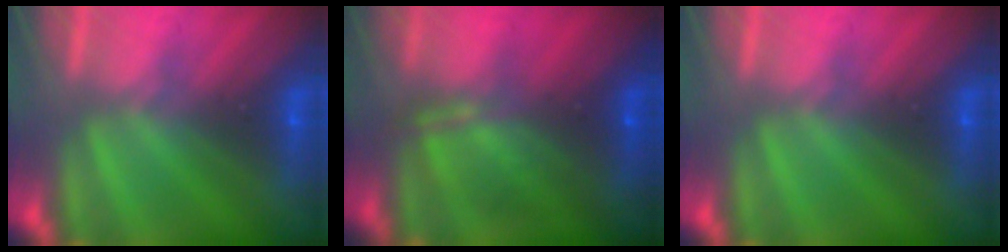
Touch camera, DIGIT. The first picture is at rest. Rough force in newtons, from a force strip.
{"total": 7.4}
{"total": 0.0}